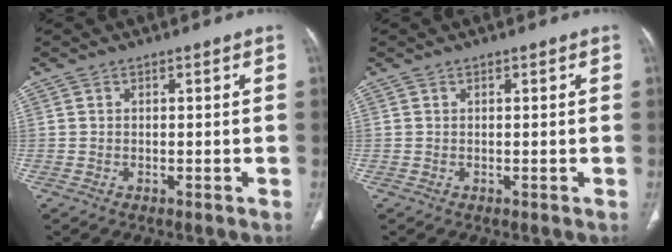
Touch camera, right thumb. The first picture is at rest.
{"total": 0.0}